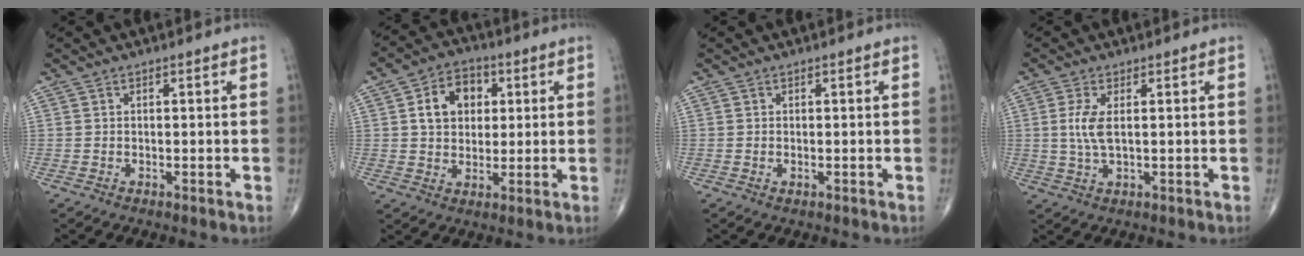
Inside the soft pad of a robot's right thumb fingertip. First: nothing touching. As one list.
[{"total": 9.5, "force": [2.3, 7.2, 5.8], "torque": [-0.065, 0.004, 0.033]}, {"total": 0.6, "force": [-0.1, 0.4, 0.4], "torque": [-0.009, 0.000, -0.001]}, {"total": 4.7, "force": [0.6, 1.7, 4.3], "torque": [-0.105, -0.004, 0.015]}]